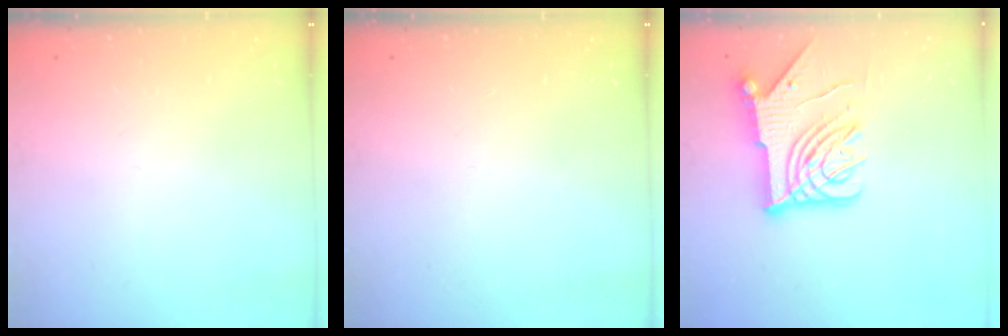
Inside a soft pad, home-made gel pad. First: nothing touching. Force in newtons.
{"total": 0.0}
{"total": 16.1, "press": 16.0, "slide": 1.8}